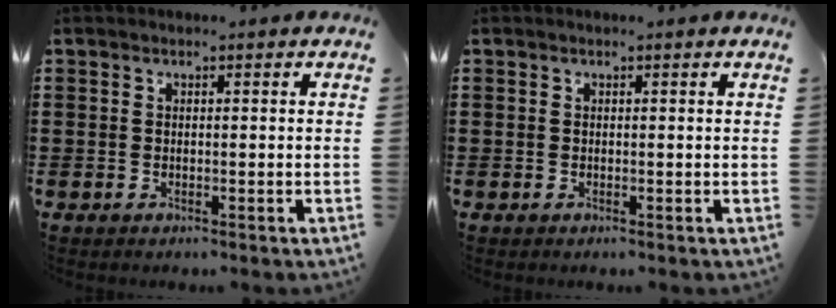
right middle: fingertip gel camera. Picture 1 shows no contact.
{"total": 0.0}